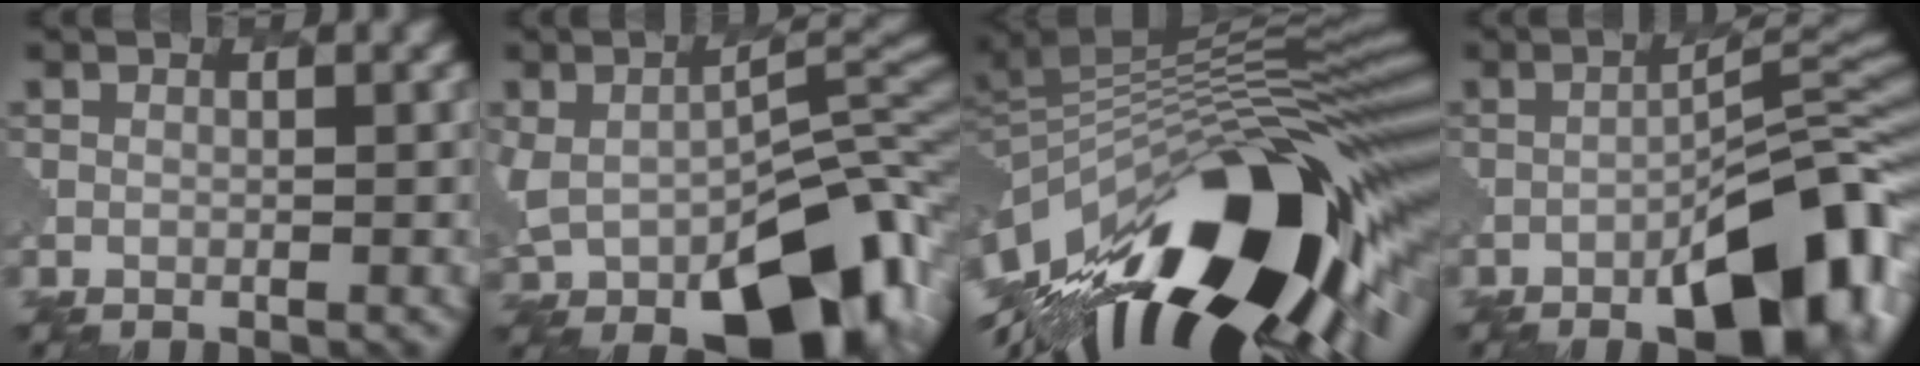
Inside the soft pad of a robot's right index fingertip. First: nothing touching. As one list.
[{"total": 13.0, "force": [-4.1, 7.0, 10.1], "torque": [-0.156, -0.026, -0.059]}, {"total": 17.2, "force": [-6.5, 6.0, 14.7], "torque": [-0.232, 0.019, -0.133]}, {"total": 11.2, "force": [-5.4, 3.5, 9.2], "torque": [-0.128, 0.008, -0.086]}]